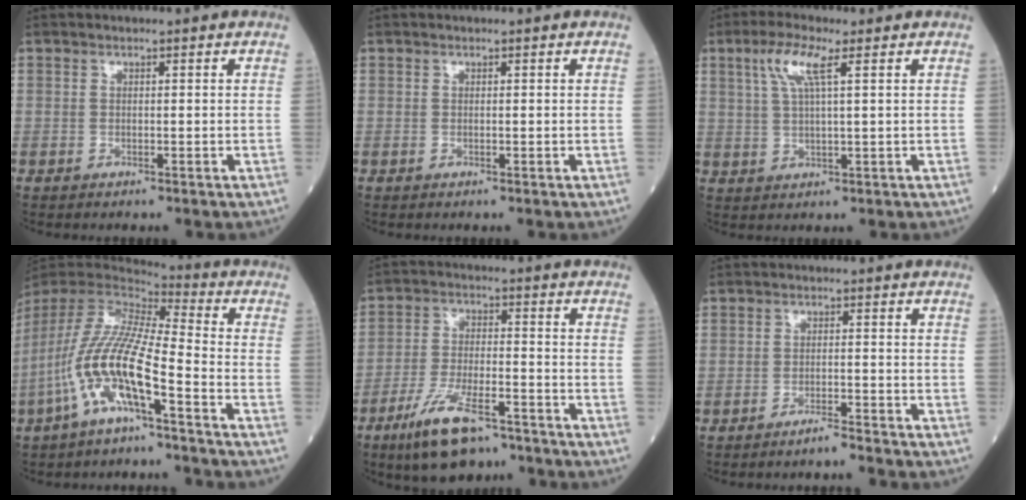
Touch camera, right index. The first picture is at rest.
{"total": 0.0}
{"total": 5.6, "force": [2.5, 0.5, 5.0], "torque": [-0.108, 0.011, 0.053]}
{"total": 14.2, "force": [-6.3, 1.5, 12.6], "torque": [-0.268, -0.009, -0.126]}
{"total": 10.5, "force": [-7.4, 2.8, 7.0], "torque": [-0.141, -0.016, -0.130]}
{"total": 2.4, "force": [-2.2, -0.5, 0.7], "torque": [-0.015, -0.005, -0.037]}